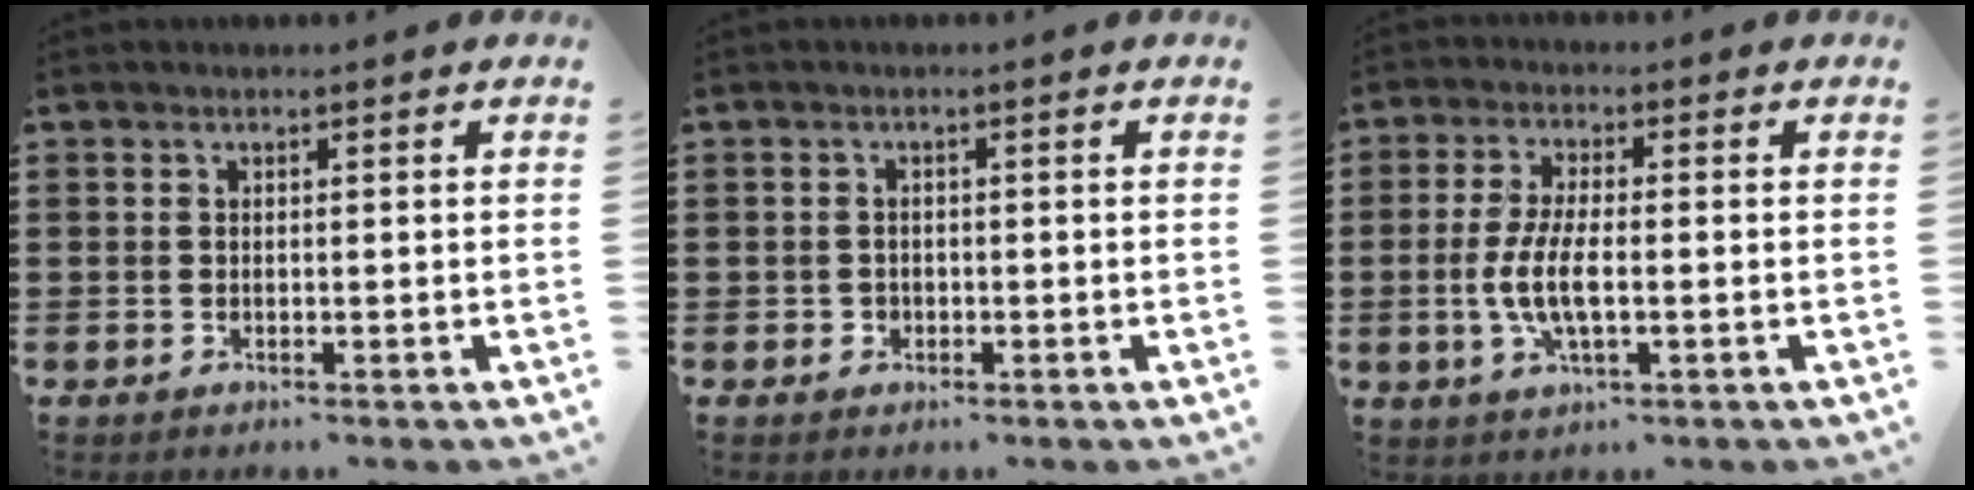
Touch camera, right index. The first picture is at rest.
{"total": 1.1, "force": [-0.4, 1.0, 0.2], "torque": [-0.007, 0.004, -0.011]}
{"total": 6.5, "force": [-1.1, 2.3, 5.9], "torque": [-0.130, -0.003, -0.027]}